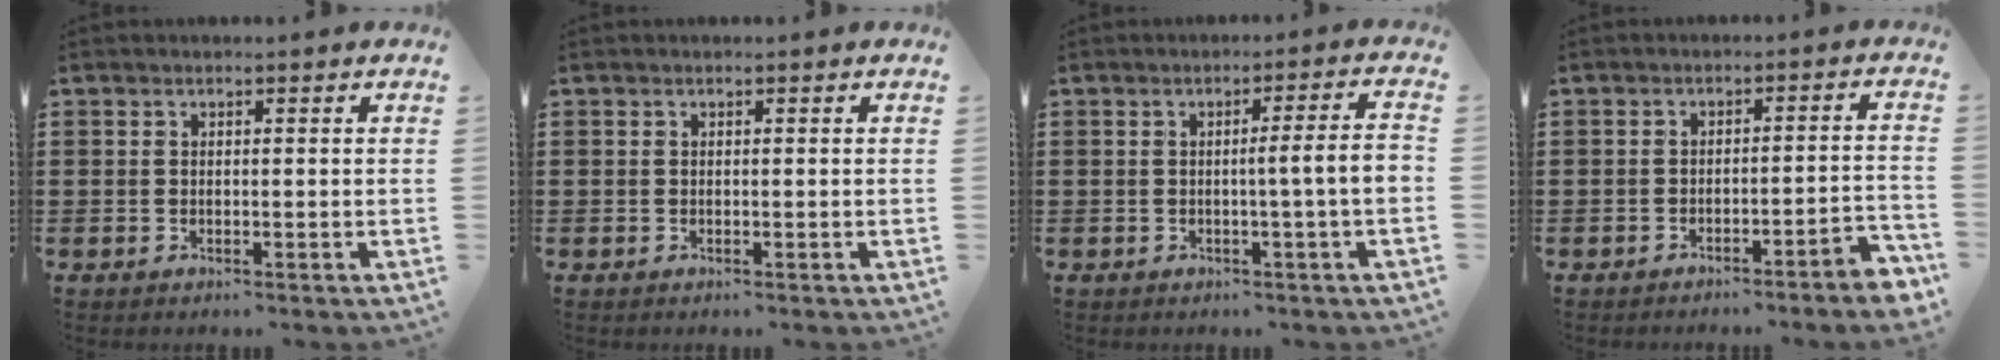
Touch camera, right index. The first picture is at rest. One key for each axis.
{"total": 0.0}
{"total": 5.2, "fx": -0.5, "fy": -0.4, "fz": 5.2, "tx": -0.091, "ty": -0.008, "tz": -0.011}
{"total": 3.0, "fx": -2.7, "fy": -0.3, "fz": 1.3, "tx": -0.023, "ty": -0.004, "tz": -0.057}